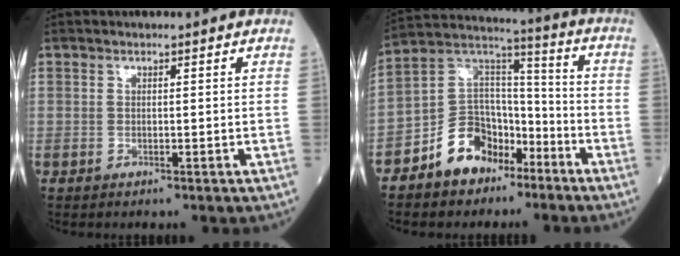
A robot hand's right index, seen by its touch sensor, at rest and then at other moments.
{"total": 11.5, "force": [-6.8, 7.9, 4.8], "torque": [-0.094, 0.044, -0.121]}